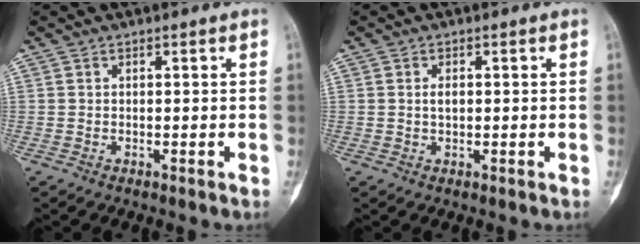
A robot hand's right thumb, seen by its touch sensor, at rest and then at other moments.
{"total": 1.3, "force": [0.2, 0.6, 1.1], "torque": [-0.022, 0.000, 0.003]}